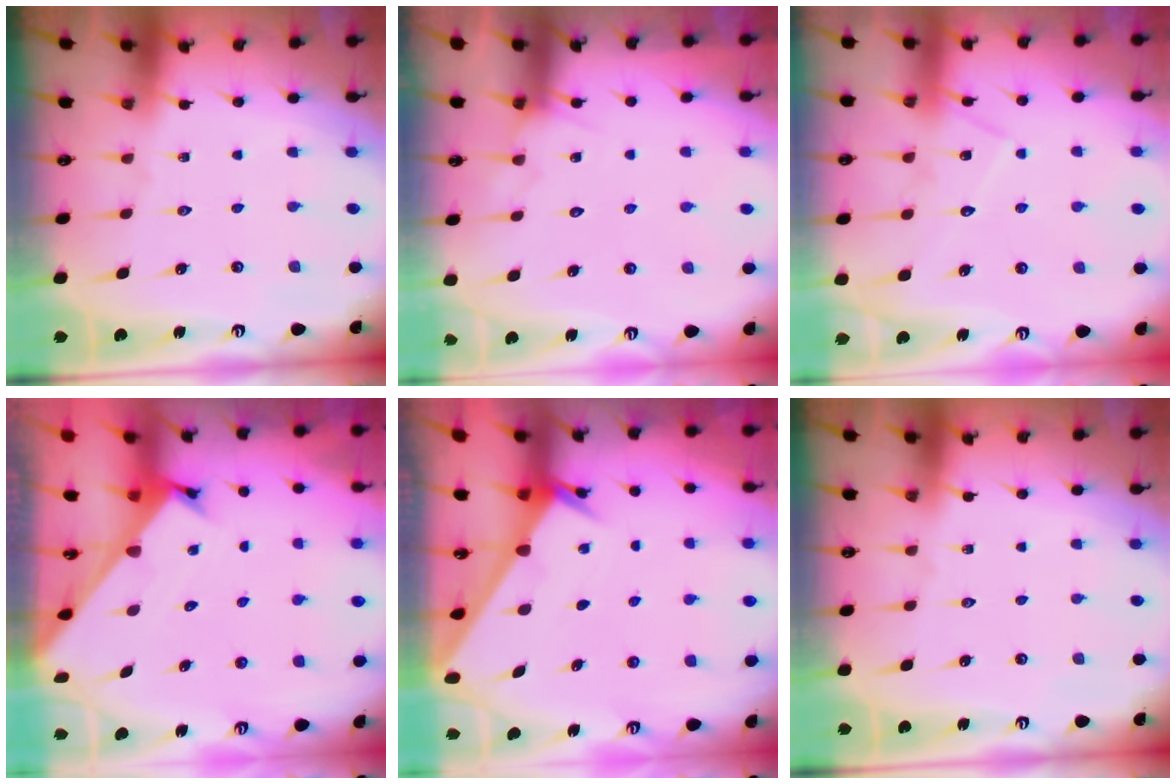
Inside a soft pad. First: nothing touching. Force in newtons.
{"total": 6.1, "press": 6.1, "slide": 0.5}
{"total": 11.1, "press": 11.1, "slide": 0.7}
{"total": 2.6, "press": 2.6, "slide": 0.2}
{"total": 2.0, "press": 2.0, "slide": 0.1}
{"total": 0.0}